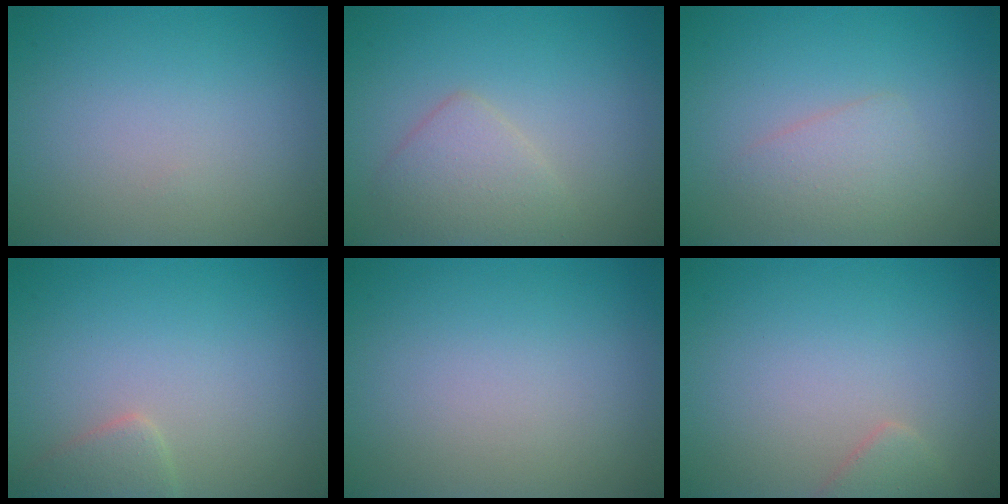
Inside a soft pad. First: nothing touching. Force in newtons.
{"total": 2.7, "press": 2.7, "slide": 0.2}
{"total": 2.1, "press": 2.1, "slide": 0.0}
{"total": 1.8, "press": 1.8, "slide": 0.1}
{"total": 0.0}
{"total": 1.4, "press": 1.4, "slide": 0.1}